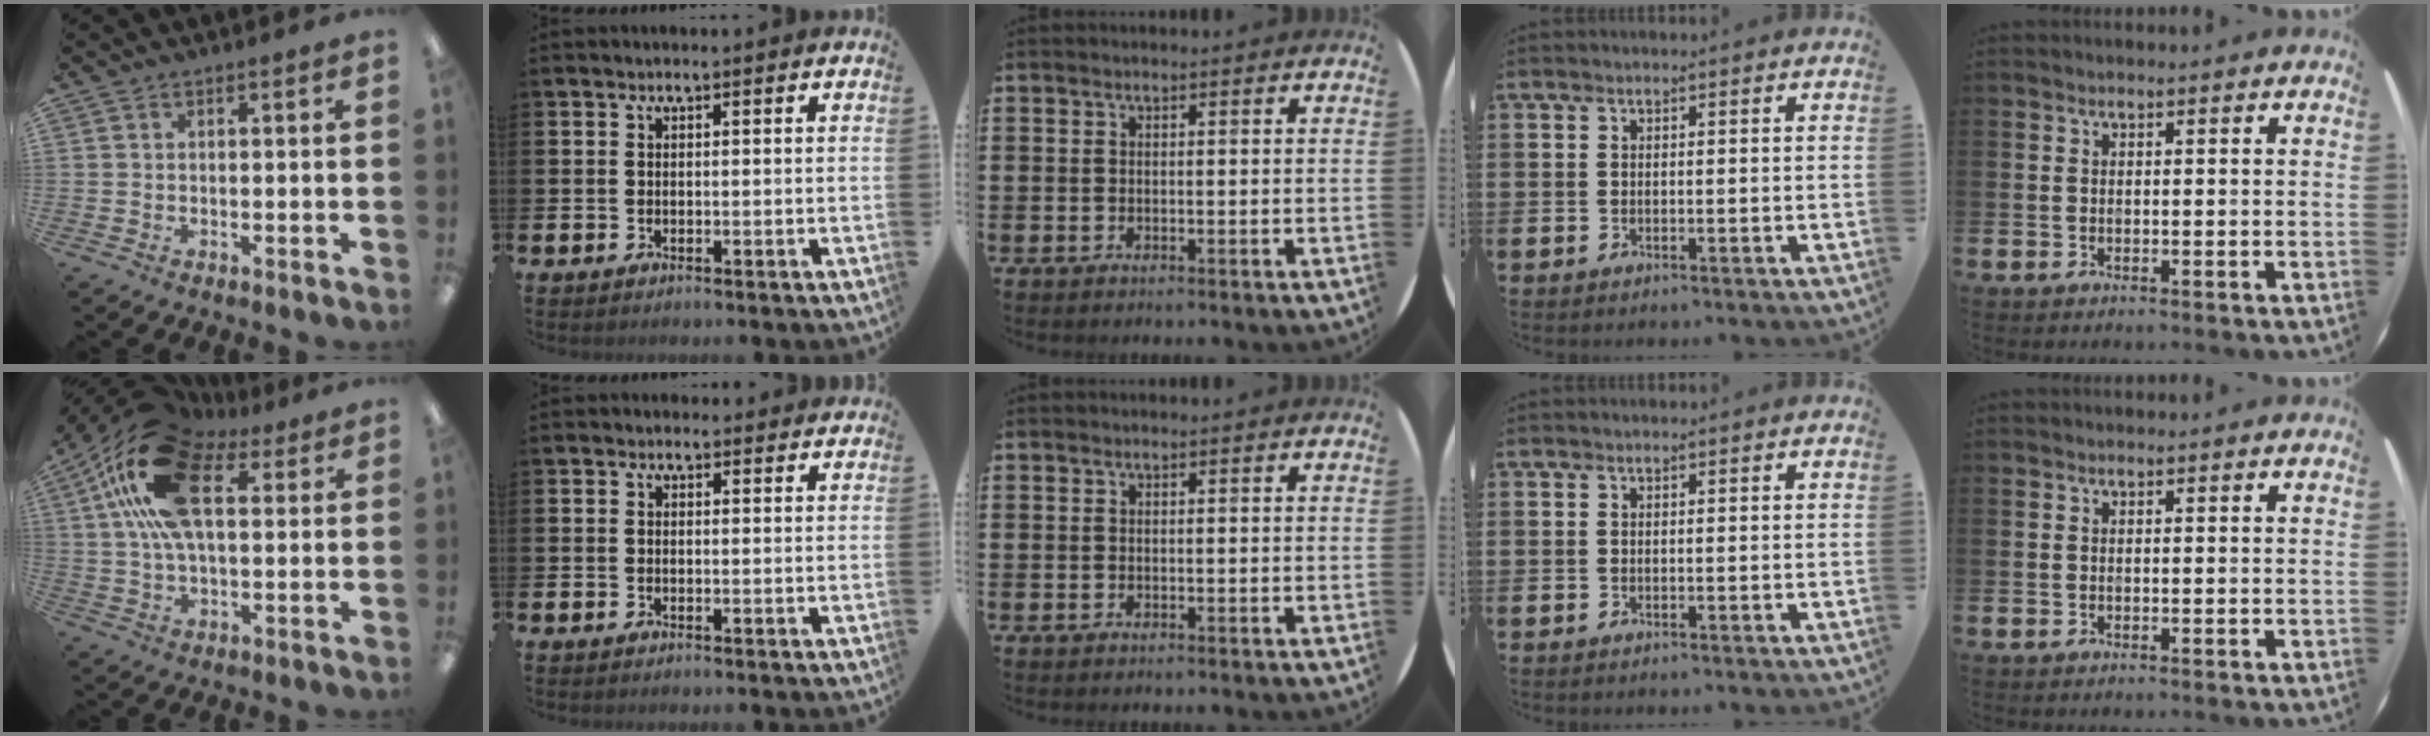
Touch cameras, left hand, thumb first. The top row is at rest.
{"thumb": {"total": 22.7, "force": [8.2, 12.3, 17.2], "torque": [-0.334, -0.004, 0.136]}, "index": {"total": 1.0, "force": [0.8, 0.6, 0.1], "torque": [0.004, 0.005, 0.014]}}